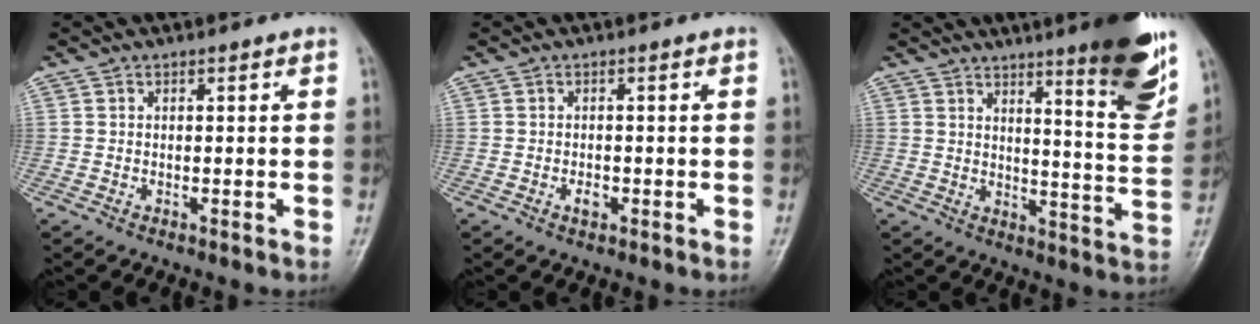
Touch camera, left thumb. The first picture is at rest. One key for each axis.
{"total": 1.6, "fx": -0.6, "fy": 1.0, "fz": 1.1, "tx": -0.014, "ty": 0.003, "tz": -0.009}
{"total": 14.9, "fx": 9.2, "fy": 2.2, "fz": 11.5, "tx": -0.130, "ty": -0.063, "tz": 0.131}